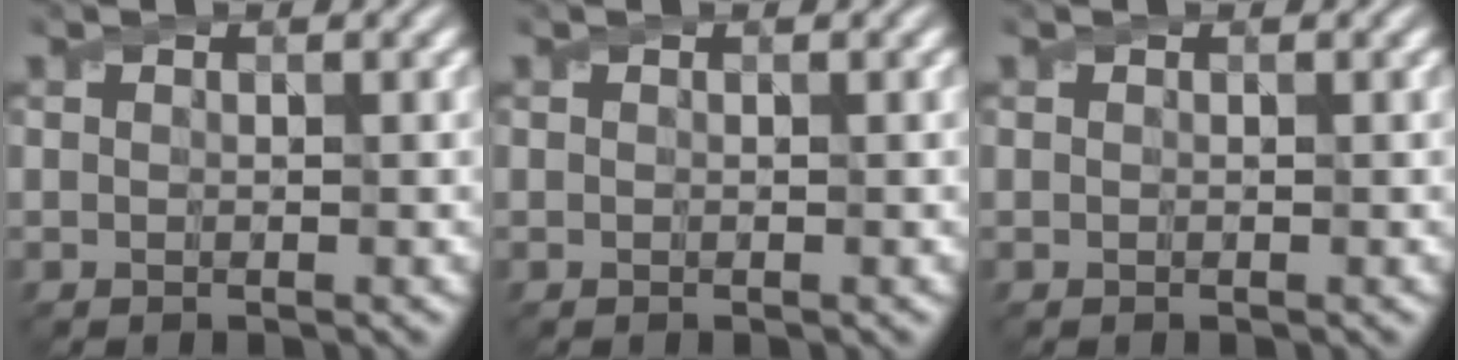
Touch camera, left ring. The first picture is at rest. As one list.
[{"total": 0.0}, {"total": 0.0}]